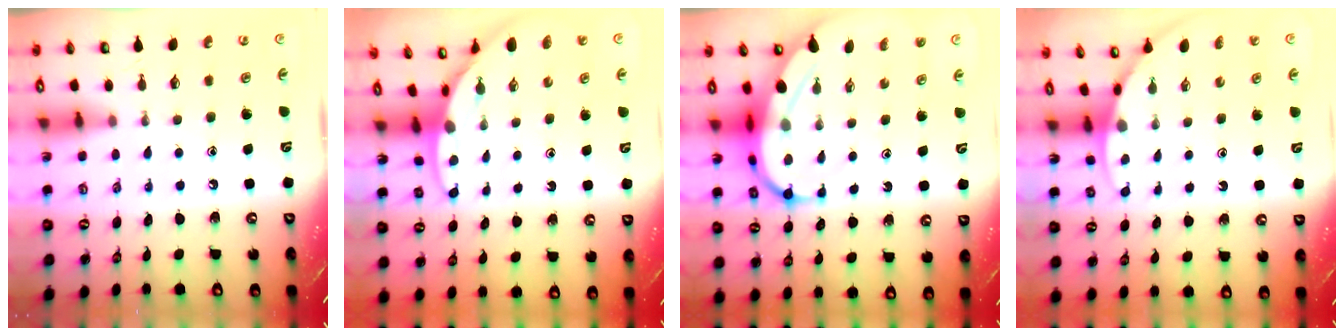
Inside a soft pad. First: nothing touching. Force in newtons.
{"total": 3.6, "press": 3.6, "slide": 0.1}
{"total": 10.4, "press": 10.4, "slide": 1.0}
{"total": 4.6, "press": 4.5, "slide": 0.3}